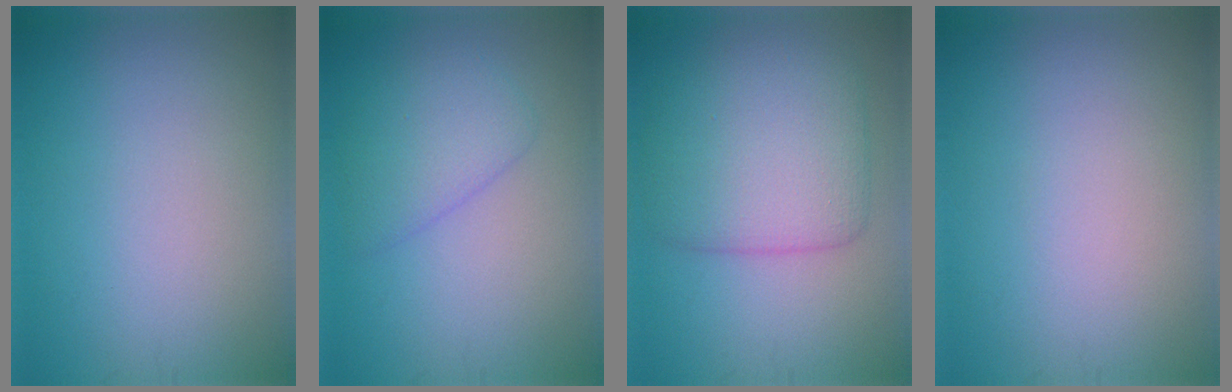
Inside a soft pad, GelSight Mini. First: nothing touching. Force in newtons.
{"total": 3.0, "press": 3.0, "slide": 0.2}
{"total": 6.8, "press": 6.8, "slide": 0.3}
{"total": 0.0}